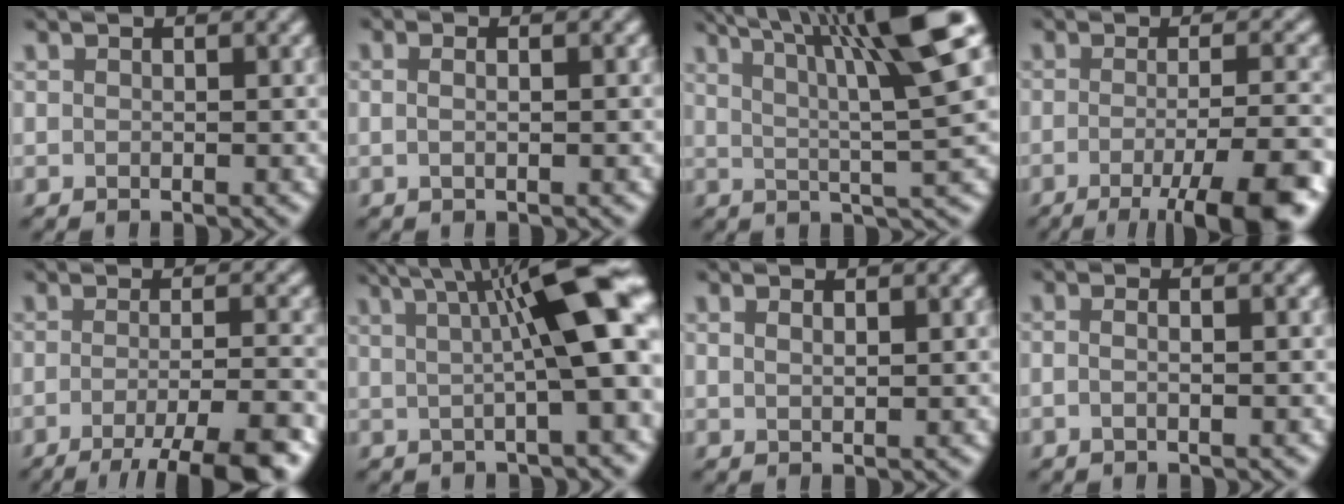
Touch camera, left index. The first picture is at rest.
{"total": 3.0, "force": [1.0, 1.5, 2.5], "torque": [-0.016, 0.017, -0.015]}
{"total": 11.0, "force": [5.0, 1.5, 9.6], "torque": [-0.137, 0.020, 0.078]}
{"total": 9.6, "force": [-4.7, 2.1, 8.1], "torque": [-0.104, -0.003, -0.067]}
{"total": 8.0, "force": [-4.8, 1.5, 6.2], "torque": [-0.084, 0.002, -0.072]}
{"total": 10.1, "force": [2.7, 2.0, 9.6], "torque": [-0.124, 0.021, 0.038]}
{"total": 1.2, "force": [0.7, 0.3, 0.9], "torque": [-0.021, 0.001, 0.016]}
{"total": 3.2, "force": [0.5, 1.6, 2.8], "torque": [-0.019, 0.007, -0.024]}